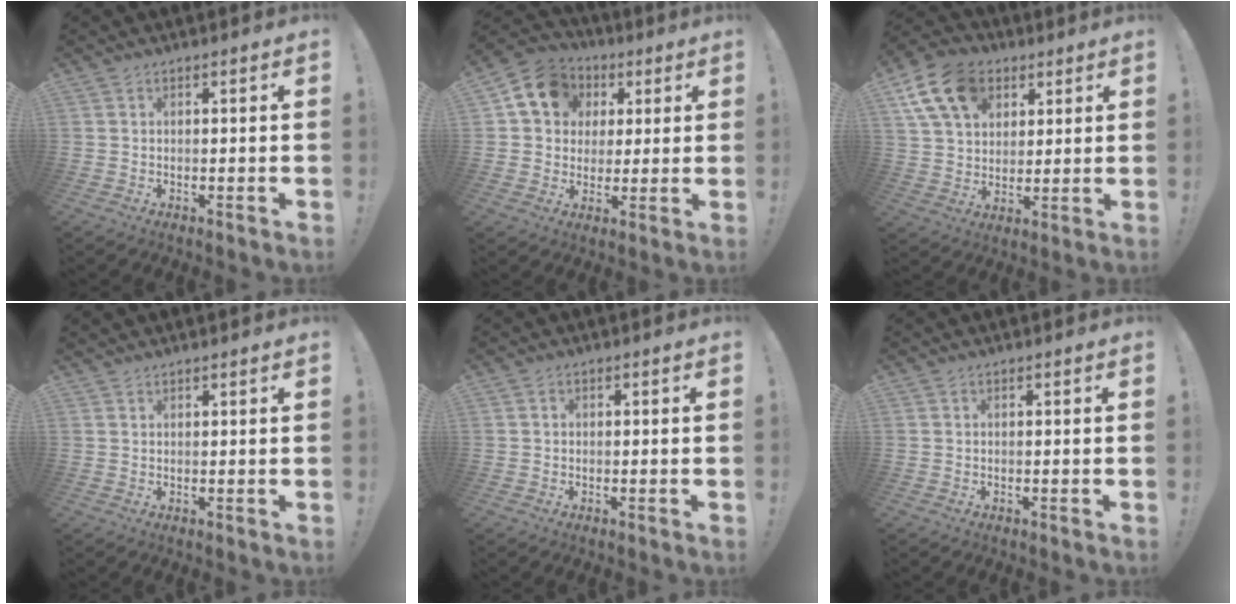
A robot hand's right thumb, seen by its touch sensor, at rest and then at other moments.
{"total": 13.2, "force": [4.6, 11.0, 5.6], "torque": [-0.081, -0.009, 0.092]}
{"total": 16.2, "force": [7.2, 11.7, 8.5], "torque": [-0.142, -0.027, 0.138]}
{"total": 0.9, "force": [0.9, 0.1, 0.1], "torque": [0.003, -0.004, 0.017]}
{"total": 0.5, "force": [-0.1, 0.5, 0.1], "torque": [-0.004, 0.004, -0.003]}
{"total": 0.0}